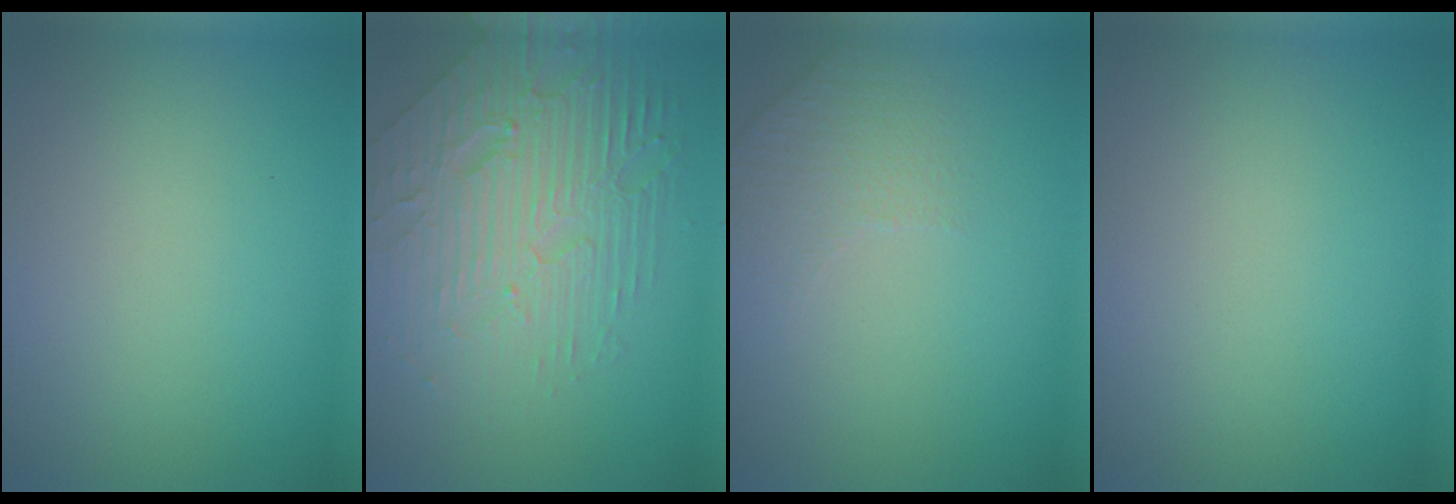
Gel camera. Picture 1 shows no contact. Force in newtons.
{"total": 7.0, "press": 5.1, "slide": 4.8}
{"total": 1.5, "press": 1.0, "slide": 1.1}
{"total": 0.0}